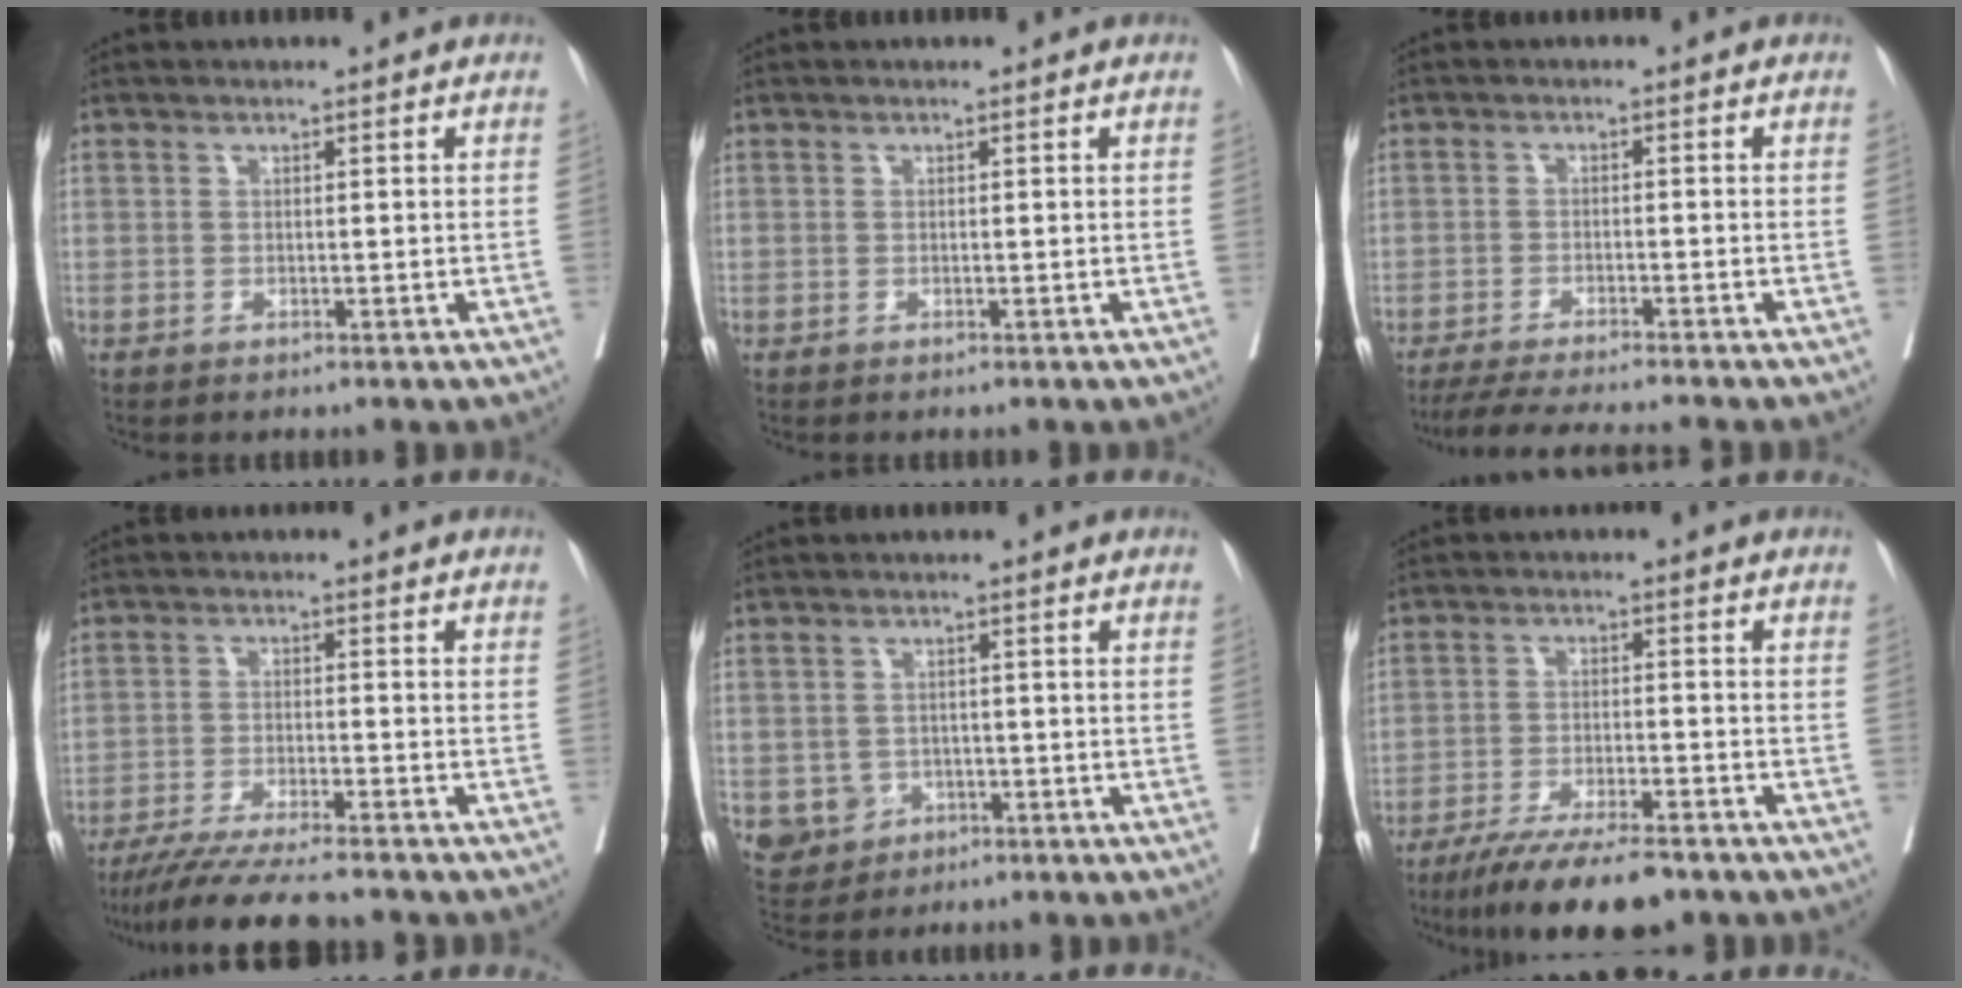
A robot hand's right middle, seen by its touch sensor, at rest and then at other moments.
{"total": 0.0}
{"total": 9.4, "force": [-8.3, -0.7, 4.2], "torque": [-0.047, -0.019, -0.131]}
{"total": 11.2, "force": [-9.8, 0.0, 5.4], "torque": [-0.072, -0.031, -0.156]}
{"total": 5.1, "force": [-1.6, 4.7, 1.0], "torque": [-0.013, 0.005, -0.019]}
{"total": 11.8, "force": [-9.2, 2.0, 7.2], "torque": [-0.112, -0.023, -0.149]}